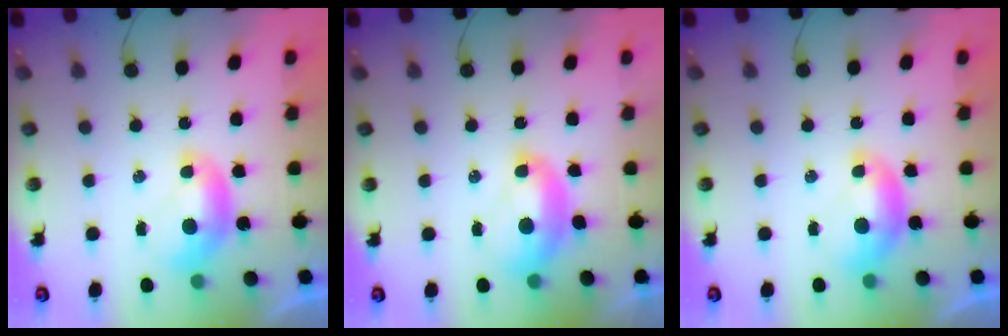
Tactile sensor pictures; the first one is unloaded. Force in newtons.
{"total": 2.1, "press": 2.0, "slide": 0.7}
{"total": 0.0}